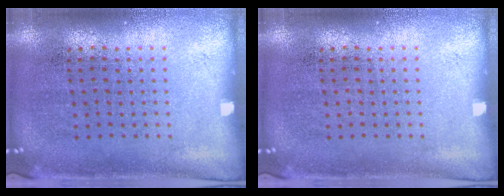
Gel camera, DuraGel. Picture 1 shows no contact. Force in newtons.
{"total": 0.0}